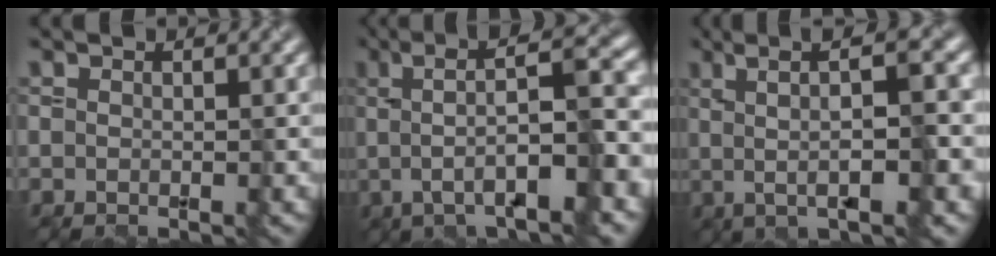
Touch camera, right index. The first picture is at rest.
{"total": 8.5, "force": [-0.3, 1.9, 8.2], "torque": [-0.113, 0.016, -0.002]}
{"total": 6.6, "force": [0.5, 1.2, 6.4], "torque": [-0.093, 0.008, 0.017]}